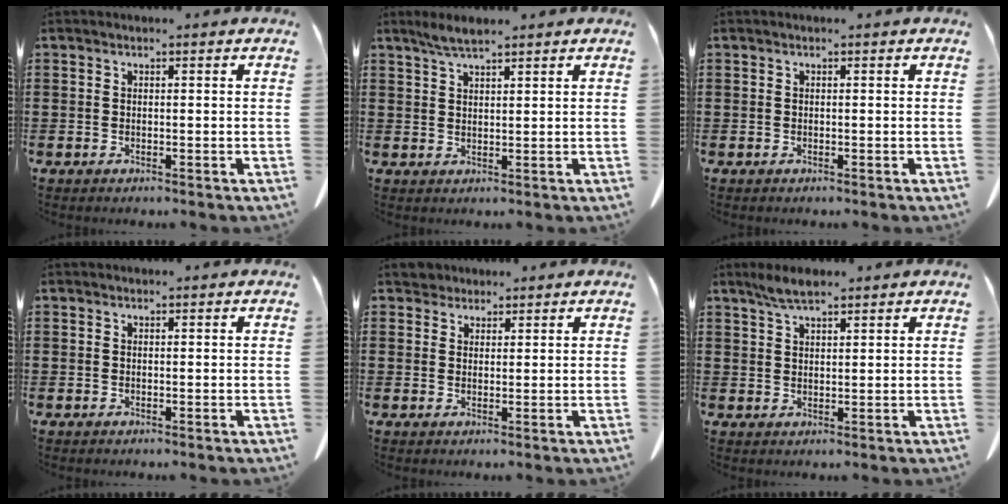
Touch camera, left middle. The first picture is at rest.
{"total": 2.9, "force": [2.2, 0.3, 1.9], "torque": [-0.040, 0.001, 0.040]}
{"total": 0.0}
{"total": 0.0}
{"total": 2.1, "force": [1.9, 0.9, 0.1], "torque": [0.001, 0.002, 0.038]}
{"total": 3.6, "force": [2.6, 0.8, 2.3], "torque": [-0.050, 0.004, 0.047]}